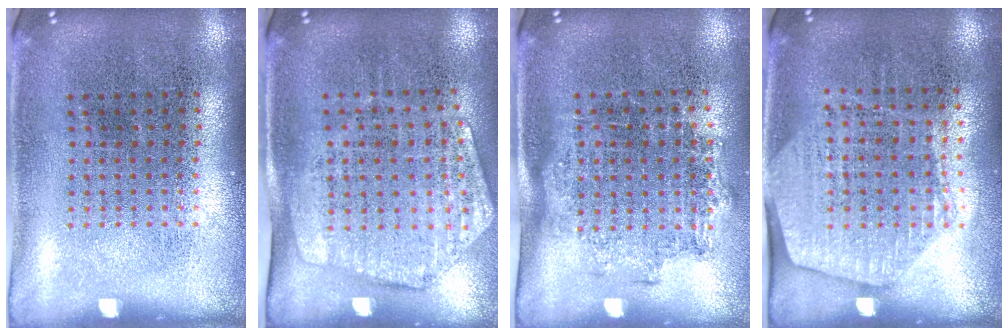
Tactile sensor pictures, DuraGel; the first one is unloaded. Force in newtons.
{"total": 1.9, "press": 1.6, "slide": 1.0}
{"total": 1.3, "press": 1.0, "slide": 0.8}
{"total": 1.6, "press": 1.4, "slide": 0.7}